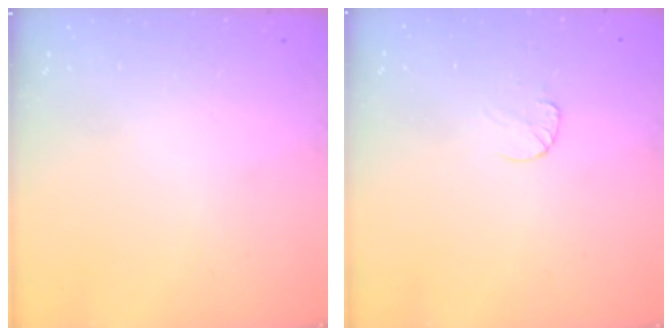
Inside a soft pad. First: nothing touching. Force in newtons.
{"total": 4.4, "press": 4.4, "slide": 0.4}